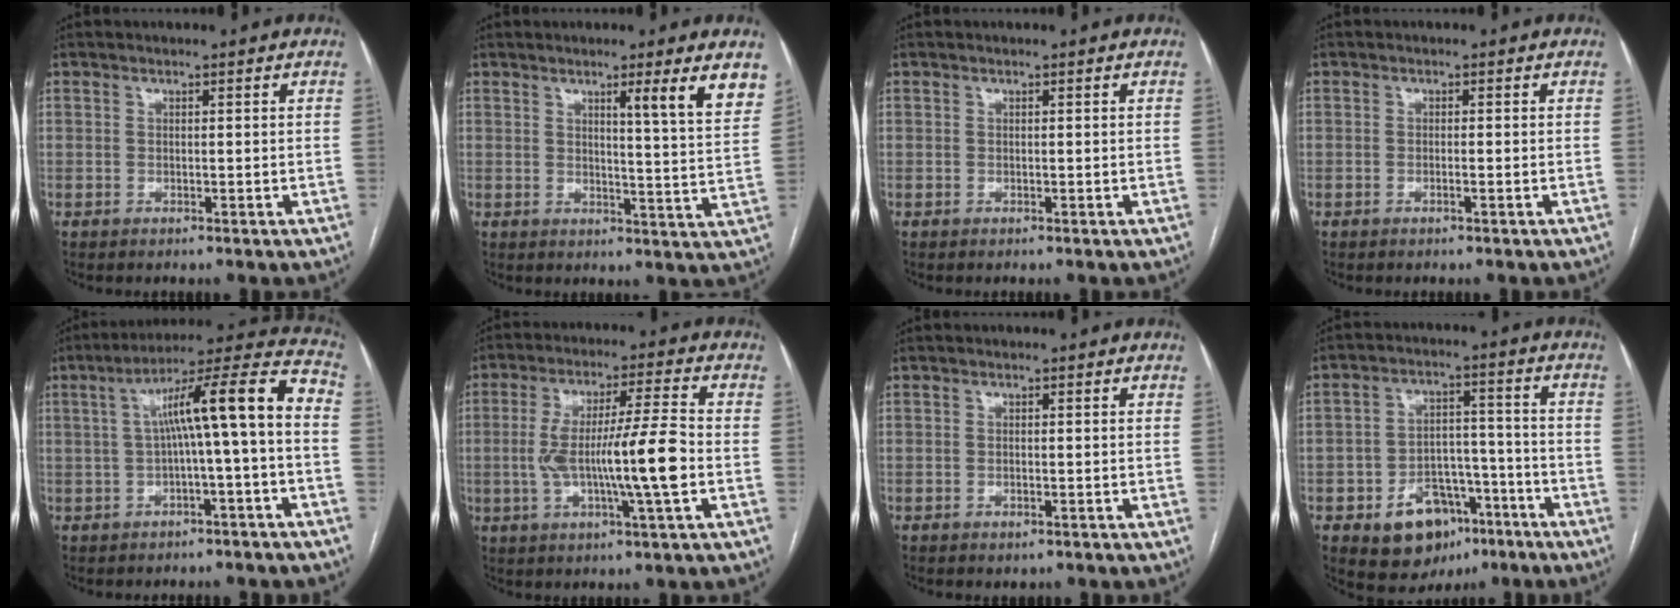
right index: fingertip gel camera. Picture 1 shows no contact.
{"total": 8.5, "force": [5.0, -0.6, 6.8], "torque": [-0.080, -0.022, 0.057]}
{"total": 0.0}
{"total": 0.7, "force": [-0.3, 0.0, 0.6], "torque": [-0.014, 0.000, -0.004]}
{"total": 12.6, "force": [-0.3, 0.3, 12.6], "torque": [-0.184, 0.047, -0.006]}
{"total": 12.6, "force": [-1.9, 0.3, 12.5], "torque": [-0.232, 0.008, -0.034]}
{"total": 0.9, "force": [-0.5, 0.5, 0.6], "torque": [-0.013, -0.002, -0.002]}
{"total": 11.3, "force": [-6.0, 7.4, 6.2], "torque": [-0.092, 0.025, -0.083]}